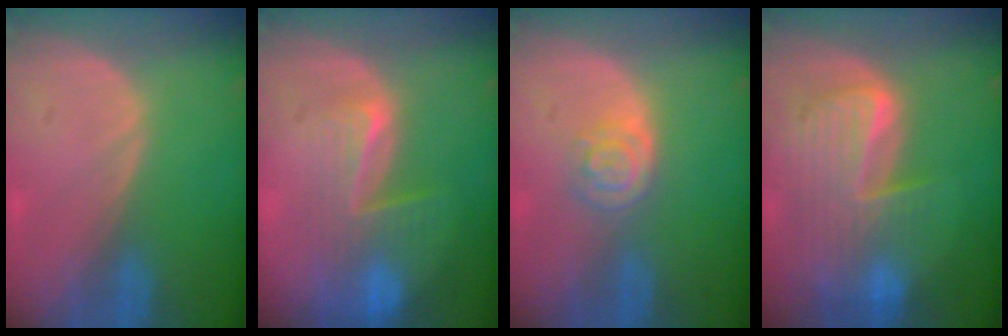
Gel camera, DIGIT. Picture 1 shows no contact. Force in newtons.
{"total": 8.1, "press": 7.0, "slide": 4.1}
{"total": 3.7, "press": 3.6, "slide": 1.0}
{"total": 9.9, "press": 8.4, "slide": 5.1}